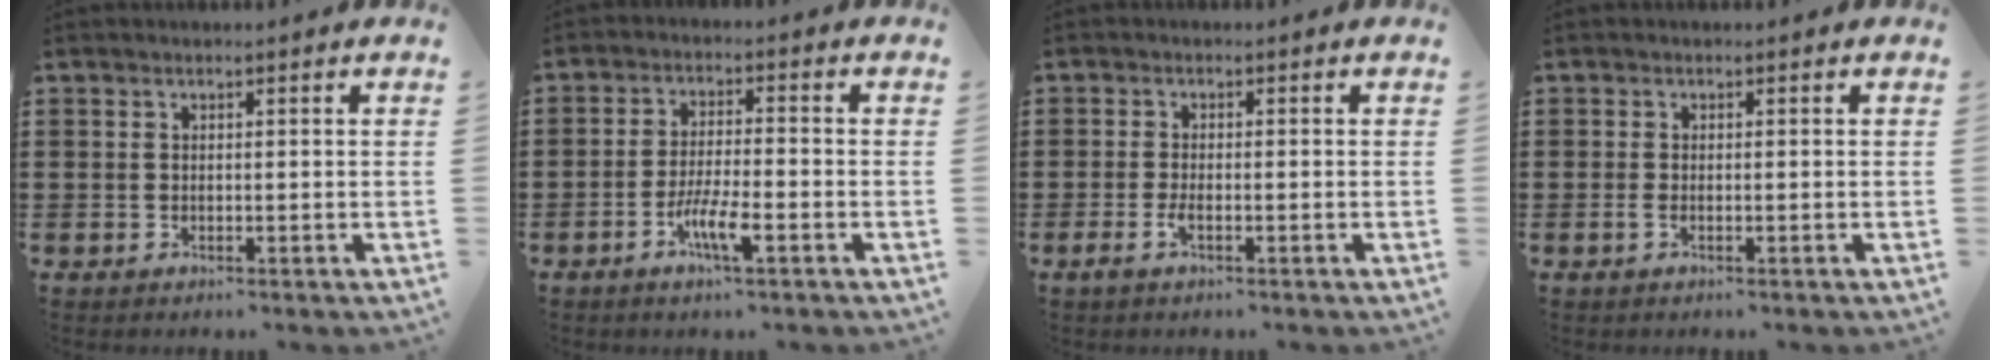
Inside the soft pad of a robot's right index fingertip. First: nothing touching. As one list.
[{"total": 5.5, "force": [-2.7, 0.8, 4.7], "torque": [-0.098, -0.008, -0.050]}, {"total": 1.9, "force": [-1.0, 0.4, 1.6], "torque": [-0.043, -0.008, -0.022]}, {"total": 0.8, "force": [-0.3, 0.1, 0.7], "torque": [-0.014, -0.003, -0.005]}]